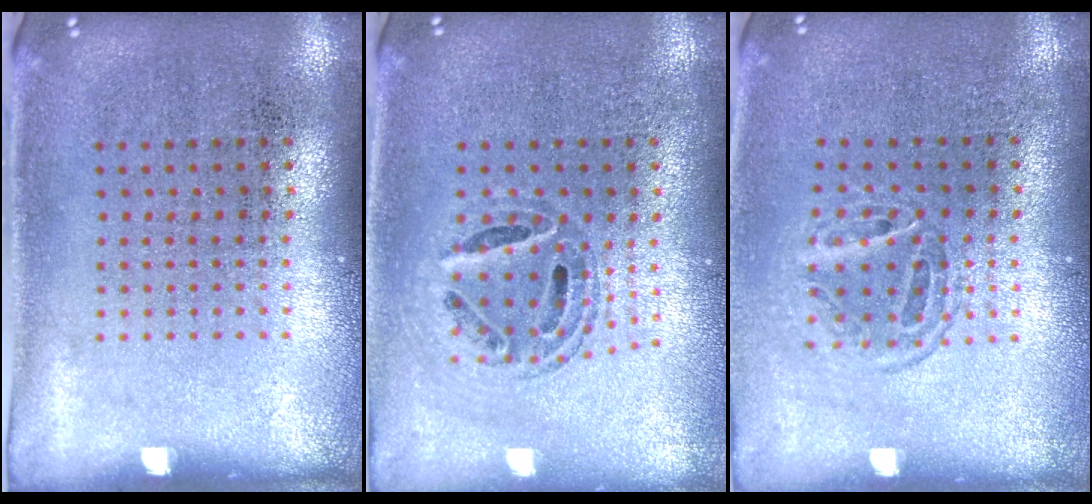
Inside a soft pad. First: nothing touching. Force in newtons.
{"total": 0.6, "press": 0.6, "slide": 0.2}
{"total": 1.4, "press": 1.1, "slide": 0.8}